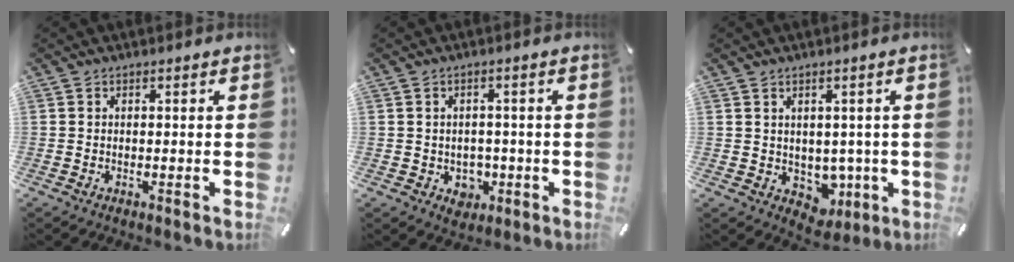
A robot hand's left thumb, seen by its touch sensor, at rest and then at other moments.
{"total": 4.3, "force": [-0.8, 4.0, 1.5], "torque": [-0.012, 0.001, -0.014]}
{"total": 5.7, "force": [1.5, 5.3, 1.4], "torque": [0.001, -0.021, 0.032]}